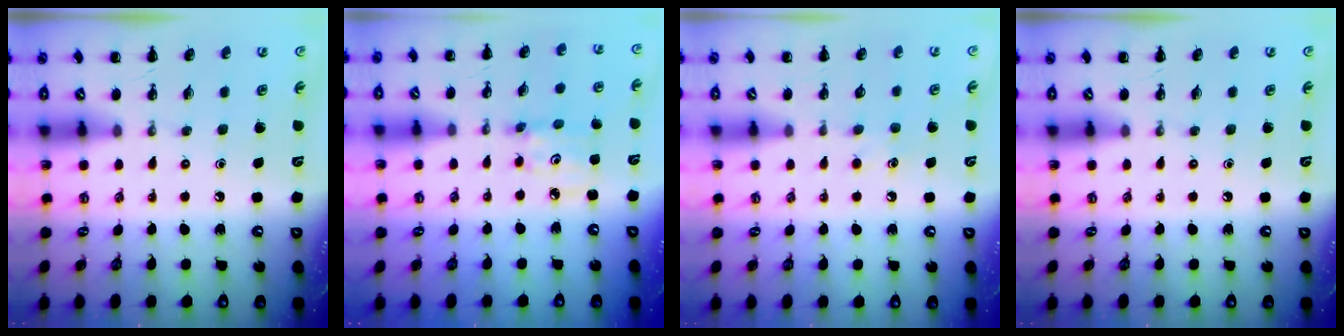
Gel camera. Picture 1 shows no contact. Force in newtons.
{"total": 2.8, "press": 2.8, "slide": 0.4}
{"total": 4.4, "press": 4.2, "slide": 1.4}
{"total": 0.0}